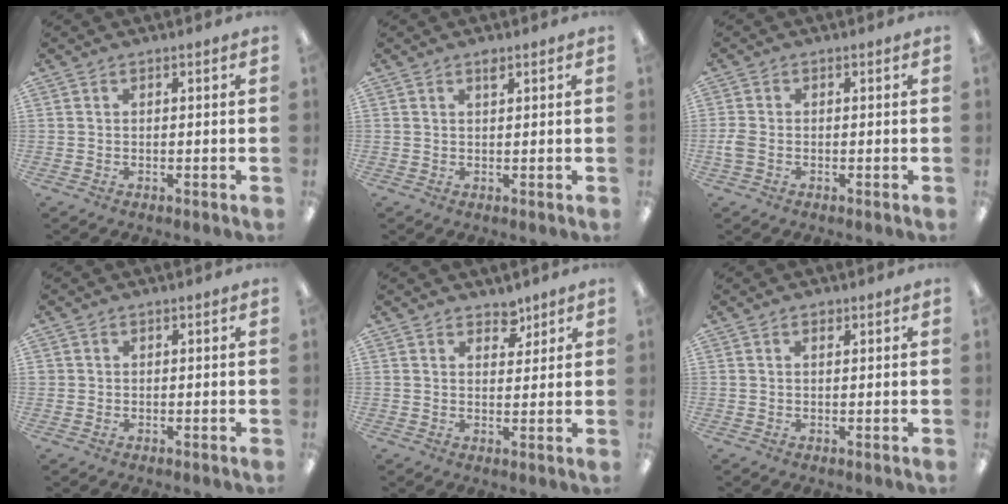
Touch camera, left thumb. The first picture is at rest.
{"total": 1.5, "force": [1.0, 0.5, 1.0], "torque": [-0.014, -0.002, 0.017]}
{"total": 2.6, "force": [-0.7, 1.6, 1.9], "torque": [-0.039, 0.002, -0.013]}
{"total": 0.9, "force": [0.1, 0.9, 0.1], "torque": [-0.002, 0.004, 0.001]}
{"total": 4.1, "force": [3.3, 2.3, 1.1], "torque": [0.002, -0.021, 0.054]}
{"total": 1.2, "force": [0.6, 0.6, 0.8], "torque": [-0.009, -0.001, 0.010]}